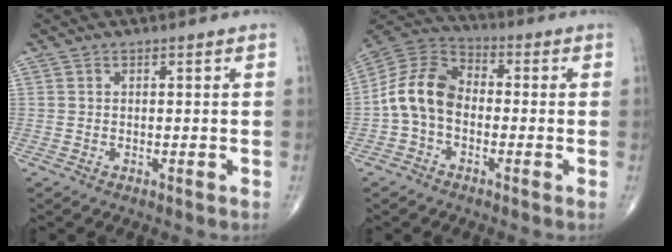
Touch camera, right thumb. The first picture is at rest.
{"total": 10.9, "force": [-1.8, 7.6, 7.6], "torque": [-0.135, 0.034, -0.049]}